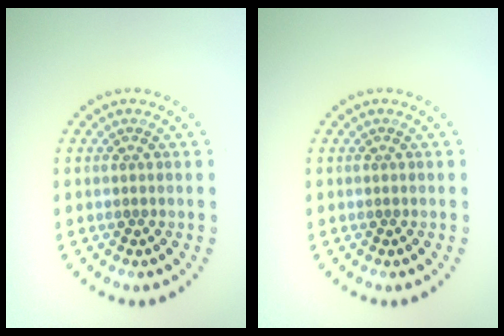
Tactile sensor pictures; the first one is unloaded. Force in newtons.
{"total": 0.0}